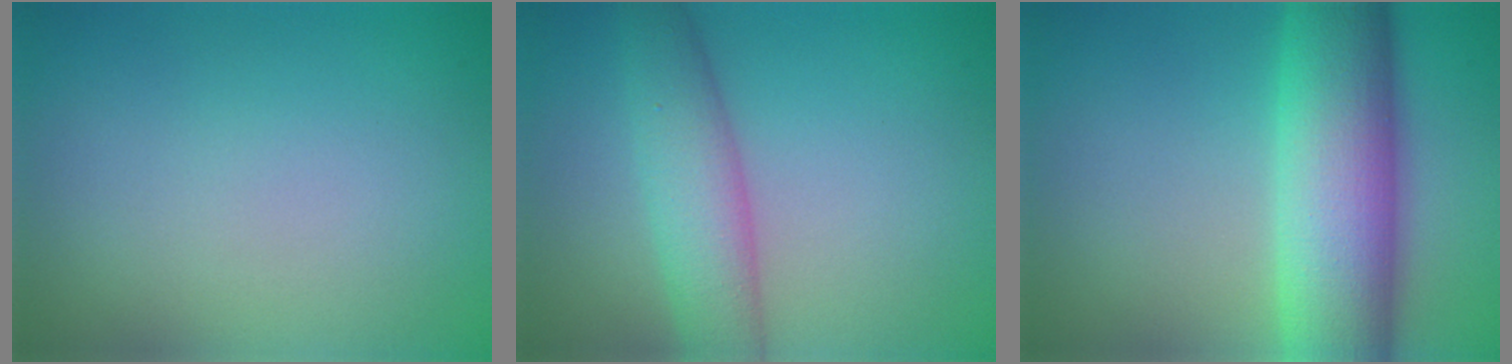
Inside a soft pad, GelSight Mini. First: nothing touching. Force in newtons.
{"total": 5.0, "press": 5.0, "slide": 0.2}
{"total": 10.7, "press": 10.7, "slide": 0.2}